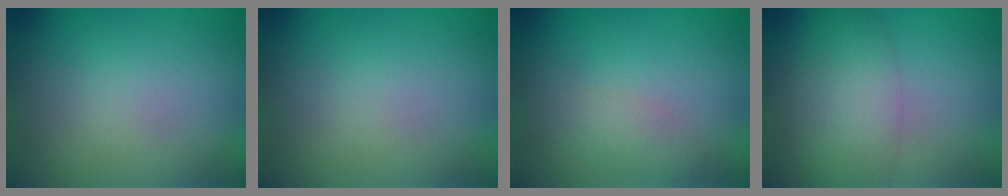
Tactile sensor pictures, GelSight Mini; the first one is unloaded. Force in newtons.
{"total": 0.0}
{"total": 1.7, "press": 1.7, "slide": 0.1}
{"total": 5.5, "press": 5.5, "slide": 0.4}